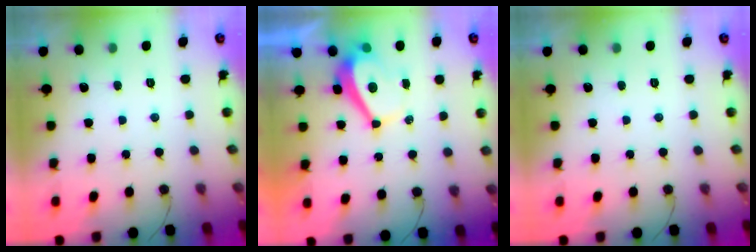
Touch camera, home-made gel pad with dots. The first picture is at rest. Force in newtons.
{"total": 4.4, "press": 4.4, "slide": 0.2}
{"total": 0.0}